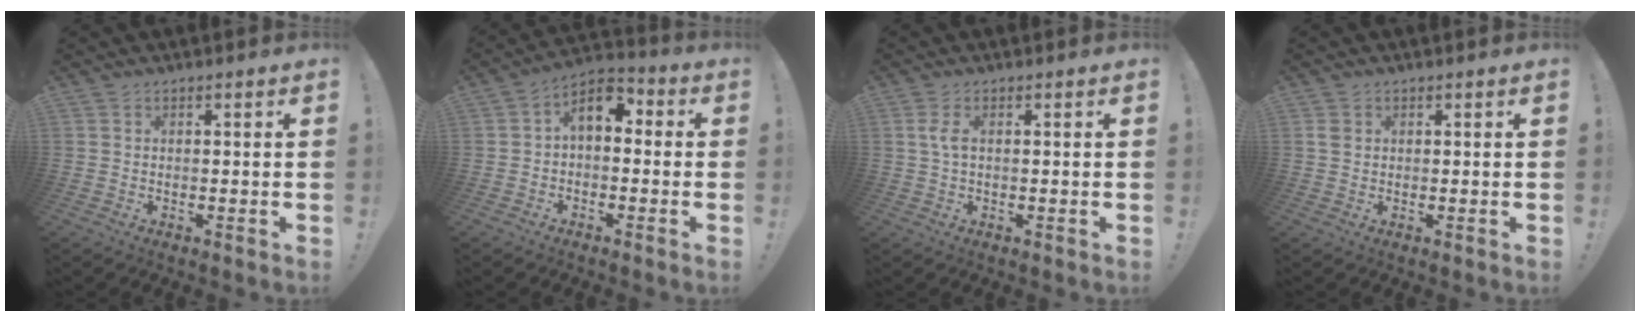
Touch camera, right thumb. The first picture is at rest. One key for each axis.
{"total": 7.3, "fx": 0.5, "fy": 4.8, "fz": 5.5, "tx": -0.091, "ty": 0.011, "tz": 0.014}
{"total": 2.9, "fx": 0.4, "fy": 1.1, "fz": 2.7, "tx": -0.059, "ty": 0.002, "tz": 0.005}
{"total": 2.0, "fx": 0.7, "fy": 1.6, "fz": 0.9, "tx": -0.013, "ty": 0.002, "tz": 0.013}